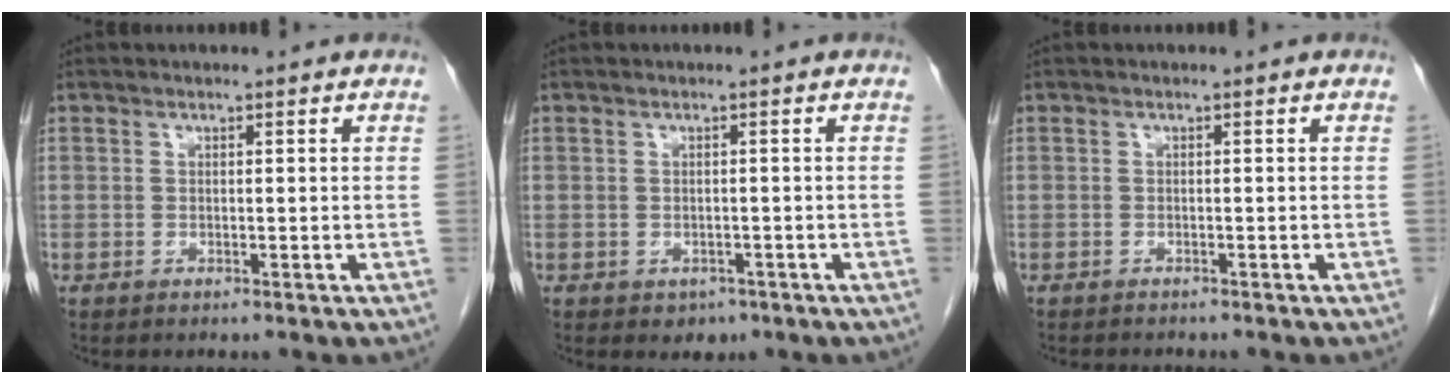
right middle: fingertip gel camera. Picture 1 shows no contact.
{"total": 1.9, "force": [-1.0, 1.5, 0.7], "torque": [-0.007, 0.003, -0.005]}
{"total": 1.8, "force": [-1.7, 0.3, 0.4], "torque": [-0.010, -0.004, -0.022]}